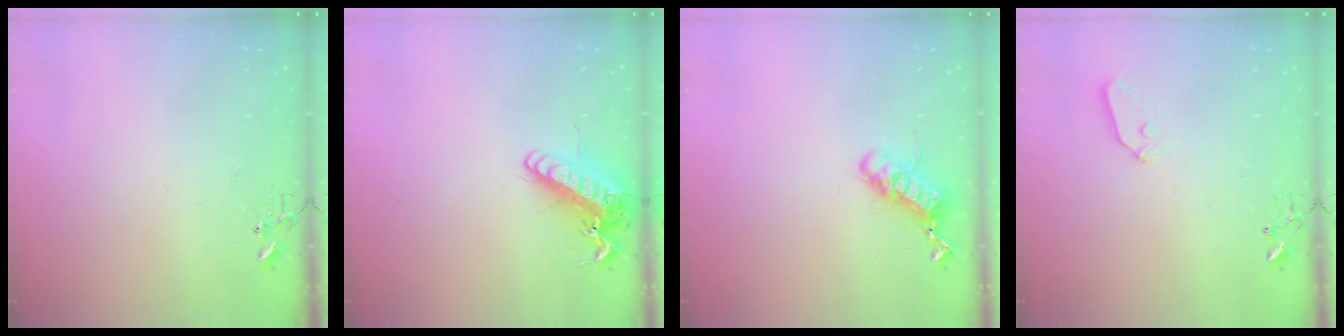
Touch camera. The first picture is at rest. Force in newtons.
{"total": 16.5, "press": 16.3, "slide": 2.7}
{"total": 12.5, "press": 12.5, "slide": 0.9}
{"total": 6.0, "press": 6.0, "slide": 0.2}